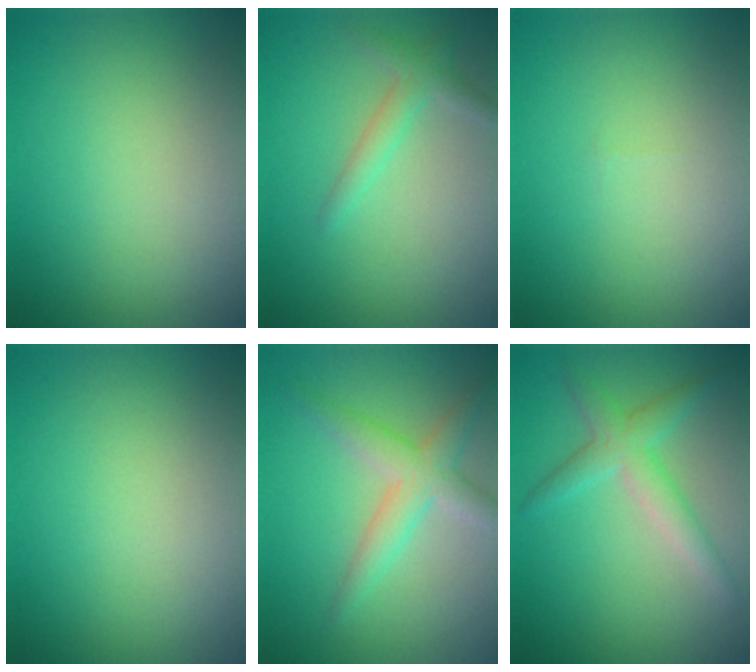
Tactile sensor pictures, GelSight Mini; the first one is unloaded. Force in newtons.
{"total": 1.9, "press": 1.9, "slide": 0.1}
{"total": 0.0}
{"total": 0.0}
{"total": 3.4, "press": 3.4, "slide": 0.0}
{"total": 3.0, "press": 3.0, "slide": 0.1}